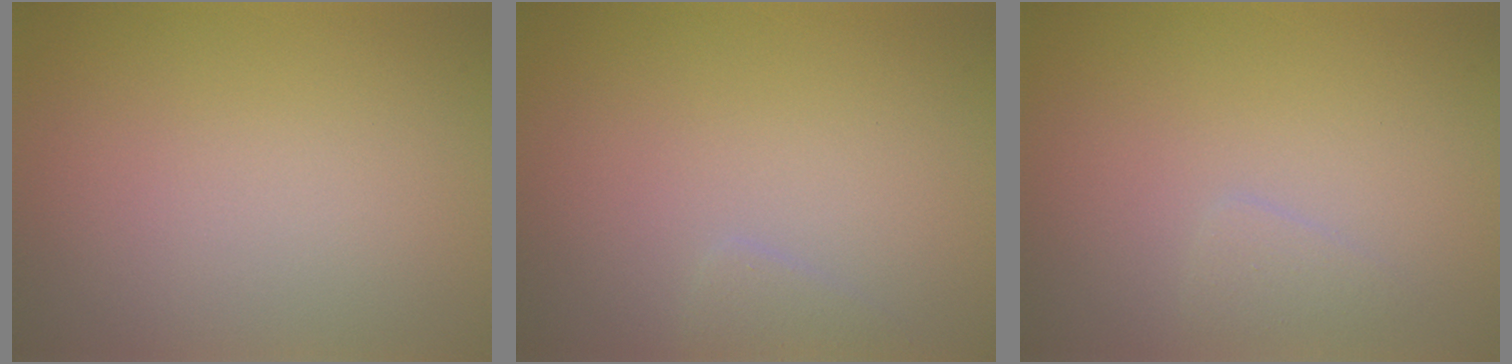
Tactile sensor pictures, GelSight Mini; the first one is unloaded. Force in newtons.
{"total": 1.0, "press": 1.0, "slide": 0.1}
{"total": 1.0, "press": 1.0, "slide": 0.0}